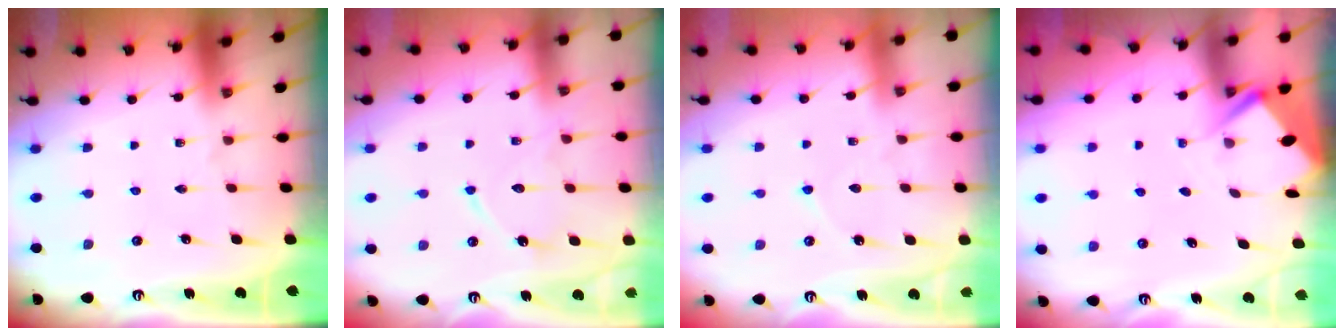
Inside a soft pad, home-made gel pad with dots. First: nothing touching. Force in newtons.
{"total": 10.7, "press": 10.7, "slide": 1.0}
{"total": 3.9, "press": 3.9, "slide": 0.3}
{"total": 2.7, "press": 2.7, "slide": 0.4}